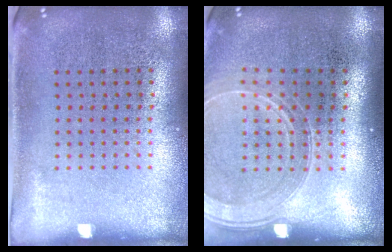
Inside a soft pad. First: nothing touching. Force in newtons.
{"total": 1.4, "press": 1.3, "slide": 0.5}